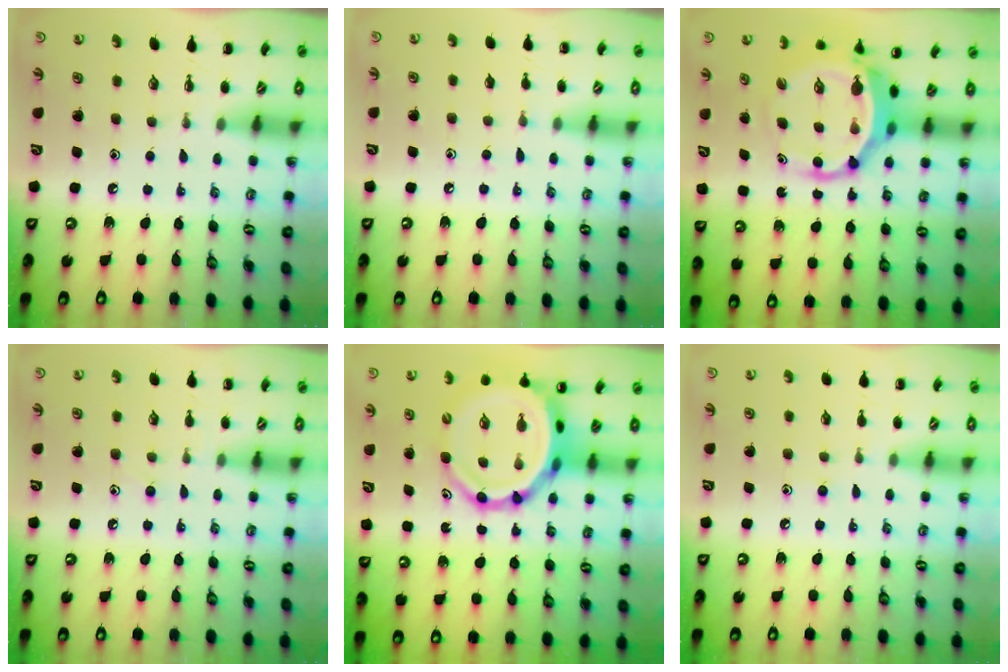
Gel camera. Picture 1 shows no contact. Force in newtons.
{"total": 5.5, "press": 5.2, "slide": 1.8}
{"total": 7.0, "press": 6.7, "slide": 2.2}
{"total": 6.8, "press": 6.5, "slide": 2.0}
{"total": 11.2, "press": 10.7, "slide": 3.4}
{"total": 6.2, "press": 5.8, "slide": 2.2}